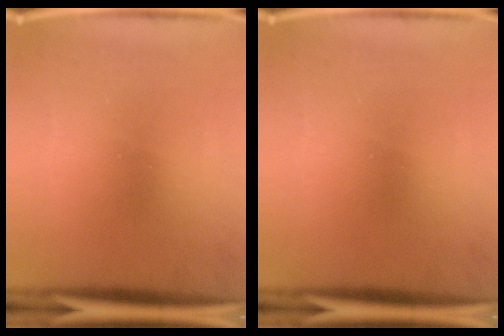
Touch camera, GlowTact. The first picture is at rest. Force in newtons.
{"total": 0.0}